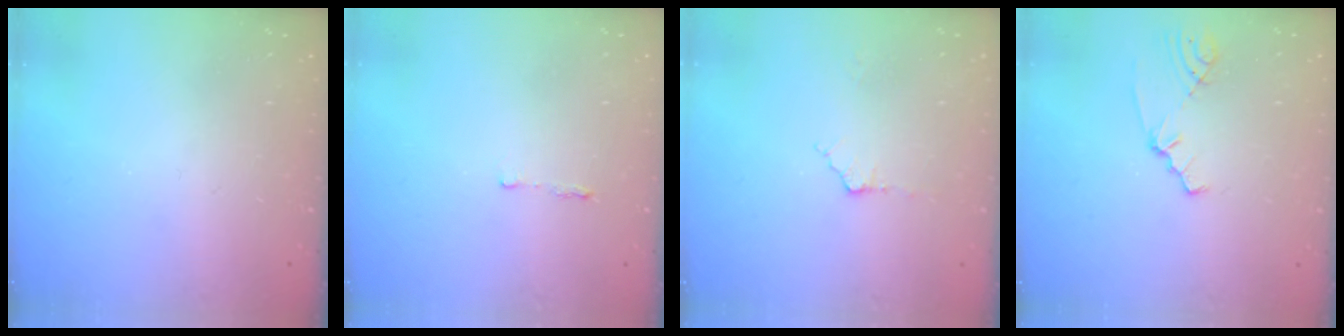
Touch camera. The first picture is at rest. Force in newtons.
{"total": 2.6, "press": 2.6, "slide": 0.4}
{"total": 3.2, "press": 3.0, "slide": 1.1}
{"total": 1.8, "press": 1.7, "slide": 0.3}